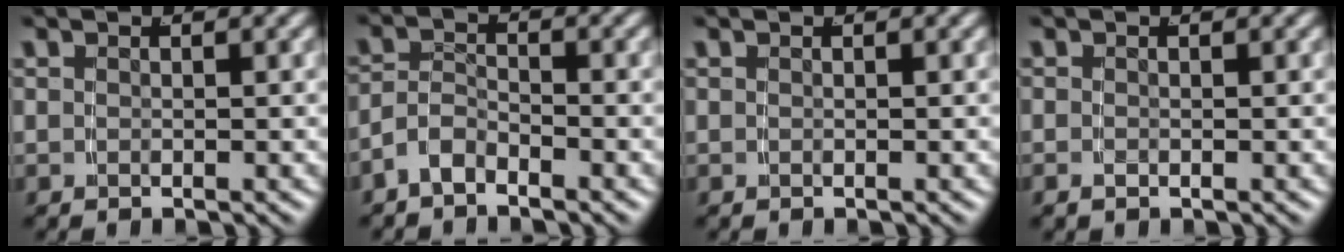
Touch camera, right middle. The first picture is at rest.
{"total": 3.3, "force": [-2.4, 1.9, 1.2], "torque": [-0.023, -0.009, -0.044]}
{"total": 0.0}
{"total": 0.6, "force": [-0.5, 0.2, 0.3], "torque": [-0.010, -0.003, -0.007]}